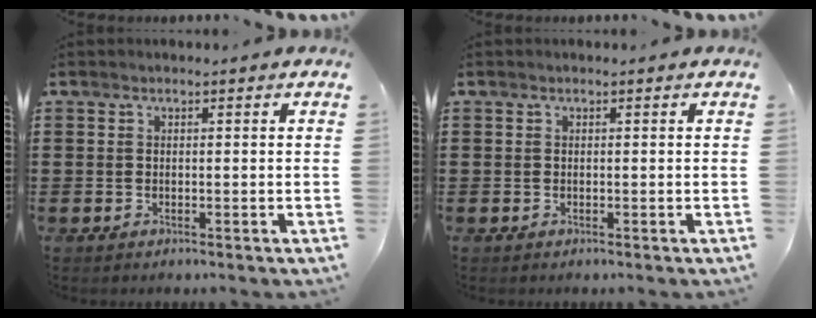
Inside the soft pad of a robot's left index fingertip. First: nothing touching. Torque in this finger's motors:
{"motor_torque": [0.00, 0.00, 0.00, 0.00]}